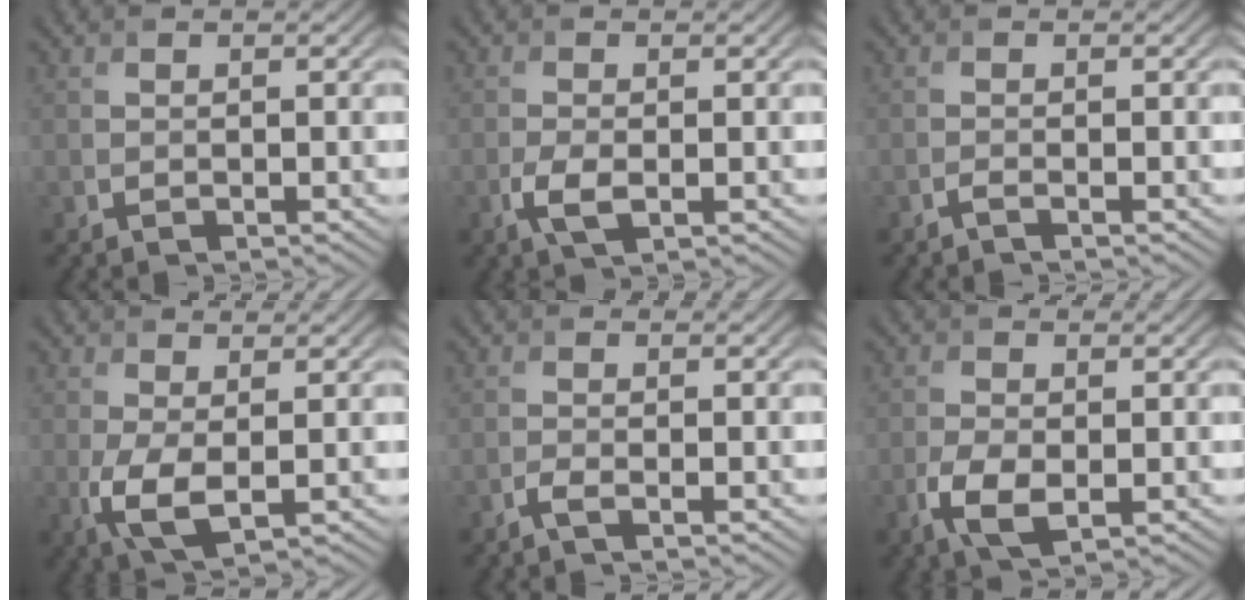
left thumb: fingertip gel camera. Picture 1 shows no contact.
{"total": 2.9, "force": [-1.0, 1.3, 2.4], "torque": [-0.060, -0.006, -0.022]}
{"total": 0.9, "force": [-0.6, 0.0, 0.6], "torque": [-0.013, -0.001, -0.015]}
{"total": 4.5, "force": [-0.4, 1.9, 4.1], "torque": [-0.103, -0.010, -0.006]}
{"total": 1.3, "force": [-0.8, 0.1, 1.0], "torque": [-0.023, 0.003, -0.021]}
{"total": 4.5, "force": [-1.5, 2.2, 3.6], "torque": [-0.083, -0.006, -0.029]}